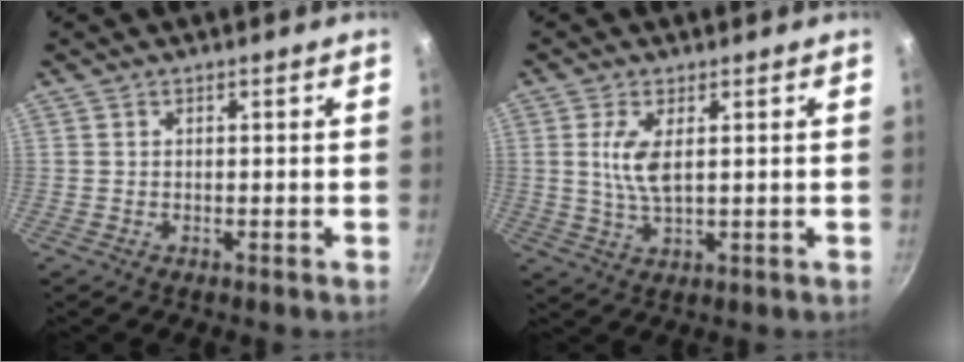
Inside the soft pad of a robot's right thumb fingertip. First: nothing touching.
{"total": 6.1, "force": [1.3, 2.5, 5.5], "torque": [-0.111, -0.004, 0.027]}